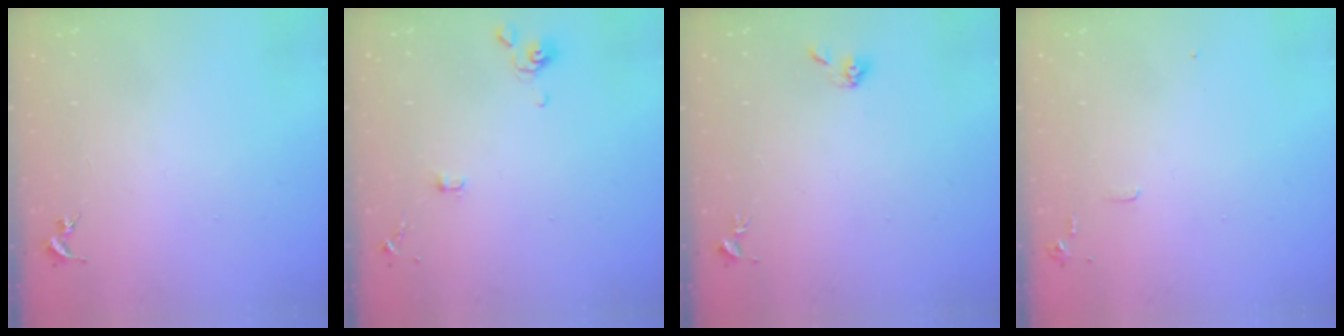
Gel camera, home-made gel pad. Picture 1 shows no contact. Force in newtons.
{"total": 5.5, "press": 5.4, "slide": 0.8}
{"total": 5.2, "press": 4.8, "slide": 1.8}
{"total": 5.3, "press": 5.3, "slide": 0.6}